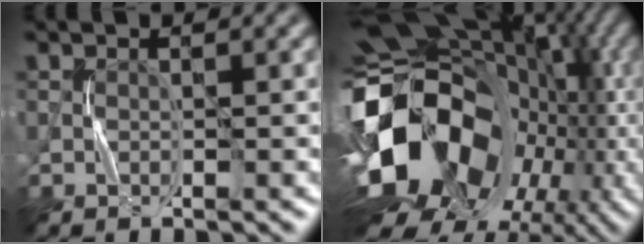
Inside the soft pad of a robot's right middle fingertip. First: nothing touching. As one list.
[{"total": 17.9, "force": [-4.3, 12.6, 11.9], "torque": [-0.248, -0.034, -0.061]}]